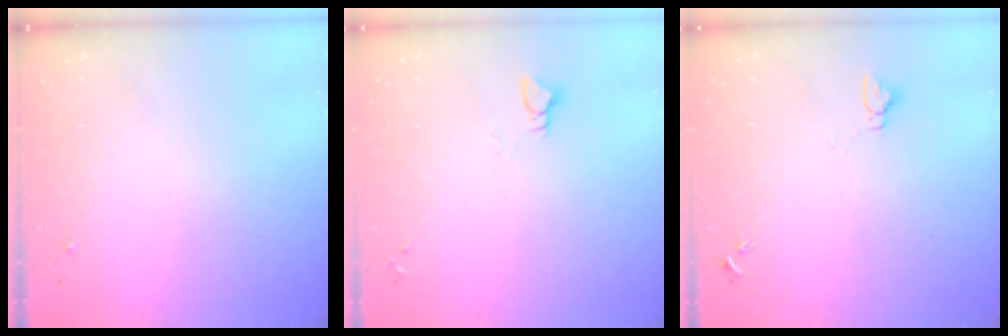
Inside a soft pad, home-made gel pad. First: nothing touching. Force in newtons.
{"total": 2.9, "press": 2.9, "slide": 0.3}
{"total": 4.1, "press": 4.1, "slide": 0.3}